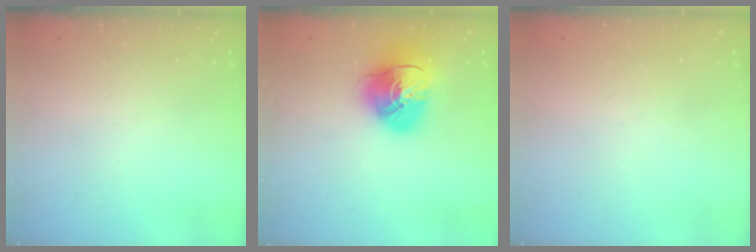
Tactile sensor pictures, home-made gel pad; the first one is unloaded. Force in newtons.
{"total": 13.4, "press": 13.3, "slide": 2.0}
{"total": 0.7, "press": 0.7, "slide": 0.3}